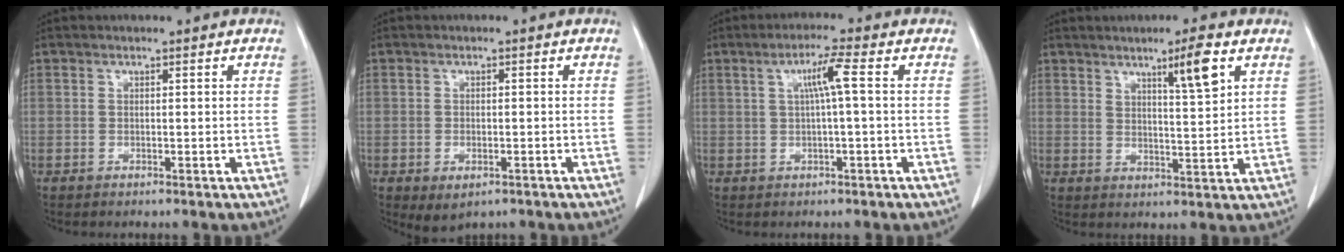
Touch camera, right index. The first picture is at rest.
{"total": 3.4, "force": [-1.7, 1.9, 2.2], "torque": [-0.034, -0.005, -0.014]}
{"total": 4.3, "force": [0.7, -0.5, 4.2], "torque": [-0.078, 0.009, 0.016]}
{"total": 6.3, "force": [3.6, 0.1, 5.1], "torque": [-0.080, -0.002, 0.062]}